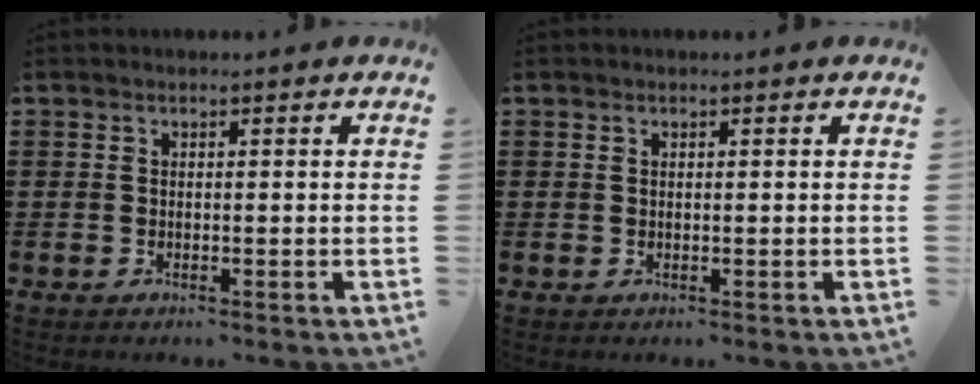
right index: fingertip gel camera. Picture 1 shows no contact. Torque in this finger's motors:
{"motor_torque": [0.35, 1.79, -0.02, 0.01]}